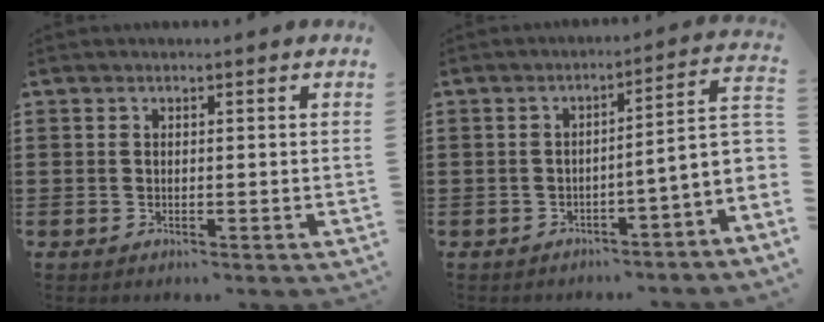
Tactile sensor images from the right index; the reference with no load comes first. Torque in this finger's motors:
{"motor_torque": [2.14, 0.00, 0.53, 0.12]}